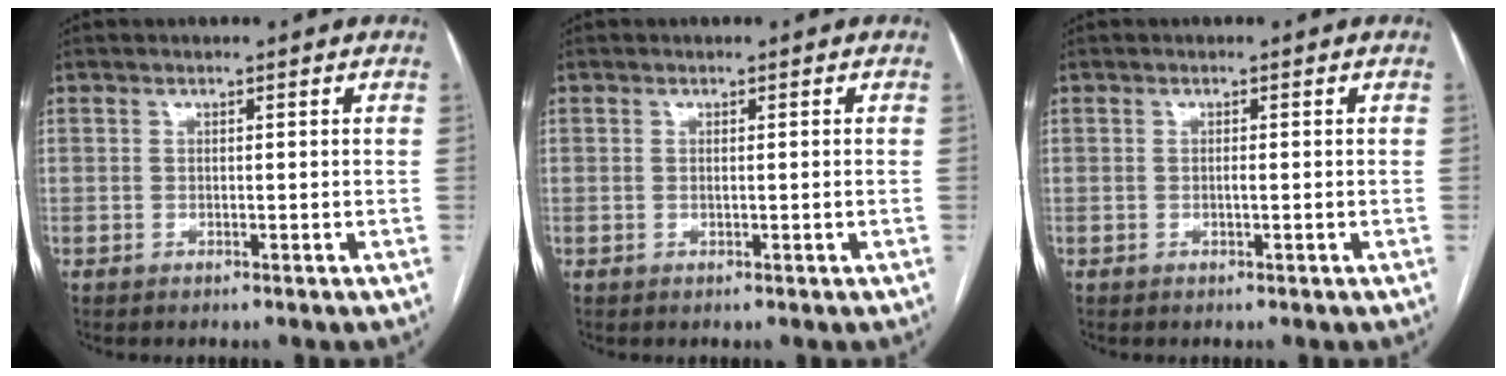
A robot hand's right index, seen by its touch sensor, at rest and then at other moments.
{"total": 0.6, "force": [-0.1, -0.1, 0.6], "torque": [-0.016, -0.003, 0.001]}
{"total": 0.5, "force": [-0.1, 0.0, 0.5], "torque": [-0.010, 0.000, -0.002]}